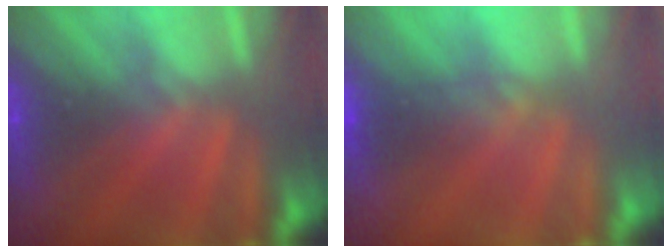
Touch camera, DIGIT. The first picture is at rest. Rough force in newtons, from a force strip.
{"total": 2.0}